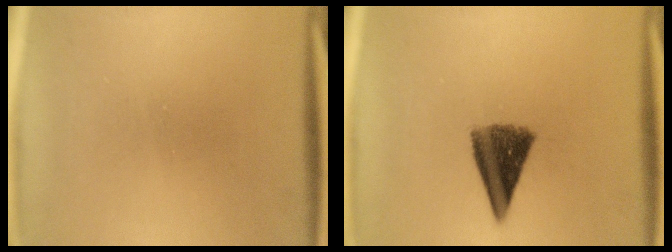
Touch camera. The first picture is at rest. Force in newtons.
{"total": 8.5}